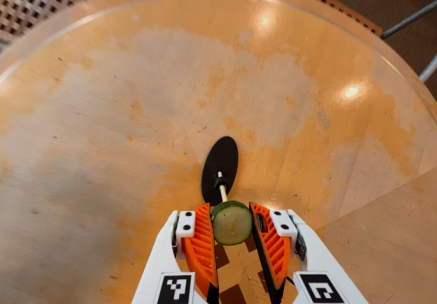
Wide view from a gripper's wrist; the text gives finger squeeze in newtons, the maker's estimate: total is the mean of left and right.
{"total": 9.4, "left": 9.1, "right": 9.6}